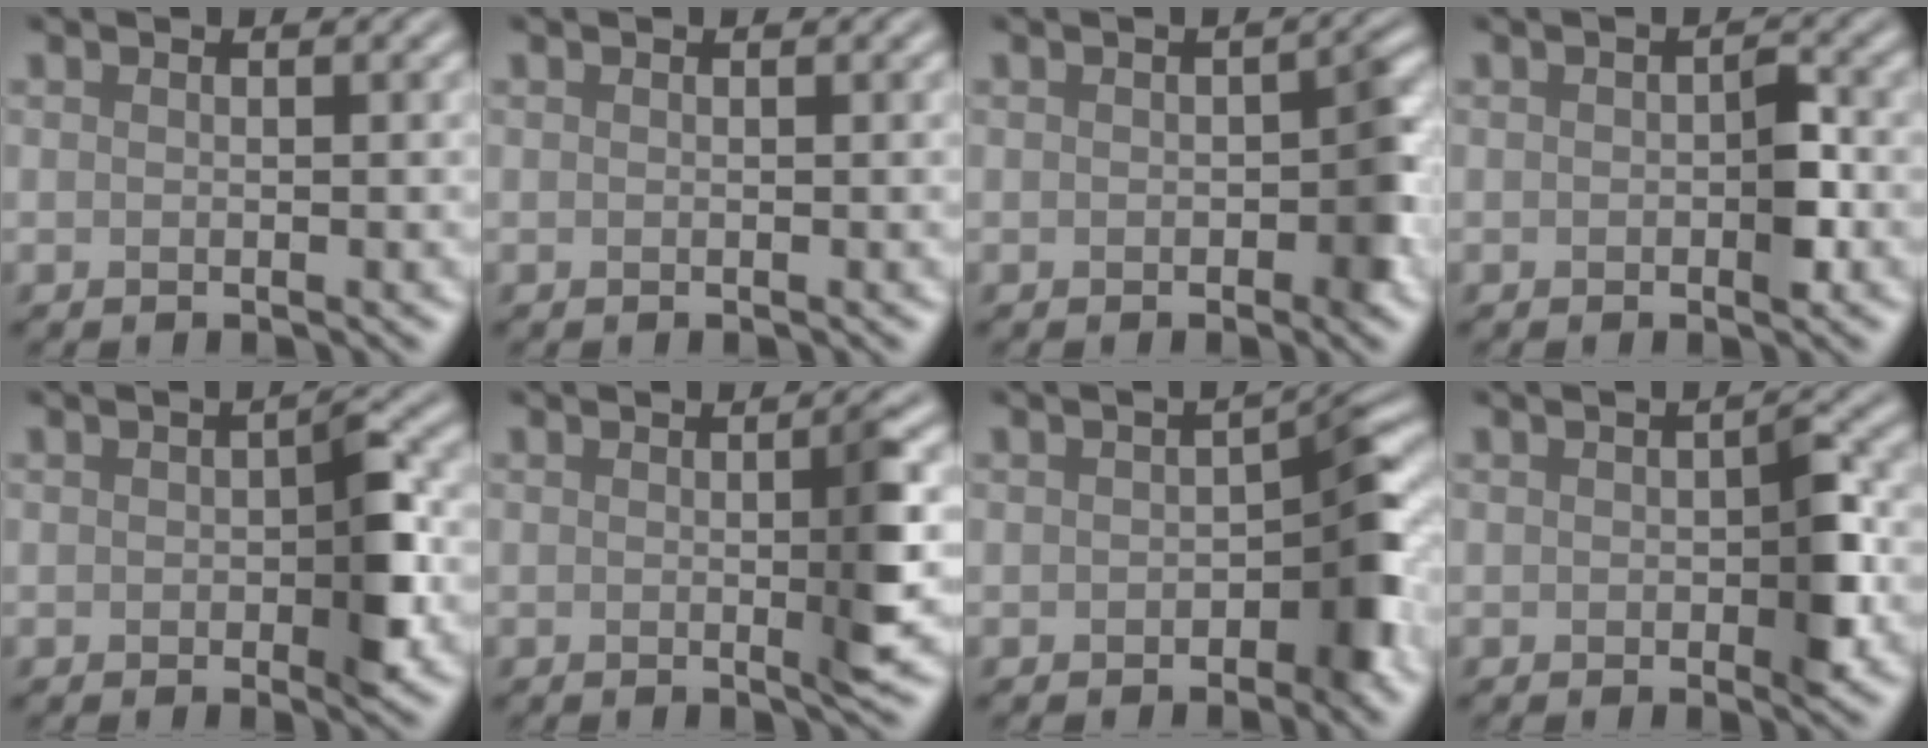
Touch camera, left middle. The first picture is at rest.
{"total": 0.0}
{"total": 3.2, "force": [-0.5, 1.9, 2.6], "torque": [-0.029, -0.002, -0.009]}
{"total": 2.4, "force": [-0.3, 1.1, 2.1], "torque": [-0.028, 0.002, -0.007]}
{"total": 3.9, "force": [-0.3, 1.7, 3.5], "torque": [-0.045, 0.000, -0.005]}
{"total": 3.3, "force": [0.0, 0.4, 3.2], "torque": [-0.046, -0.005, -0.003]}
{"total": 5.3, "force": [-1.2, 2.8, 4.3], "torque": [-0.036, 0.007, -0.023]}
{"total": 3.3, "force": [-0.3, 1.4, 3.0], "torque": [-0.038, -0.001, -0.004]}